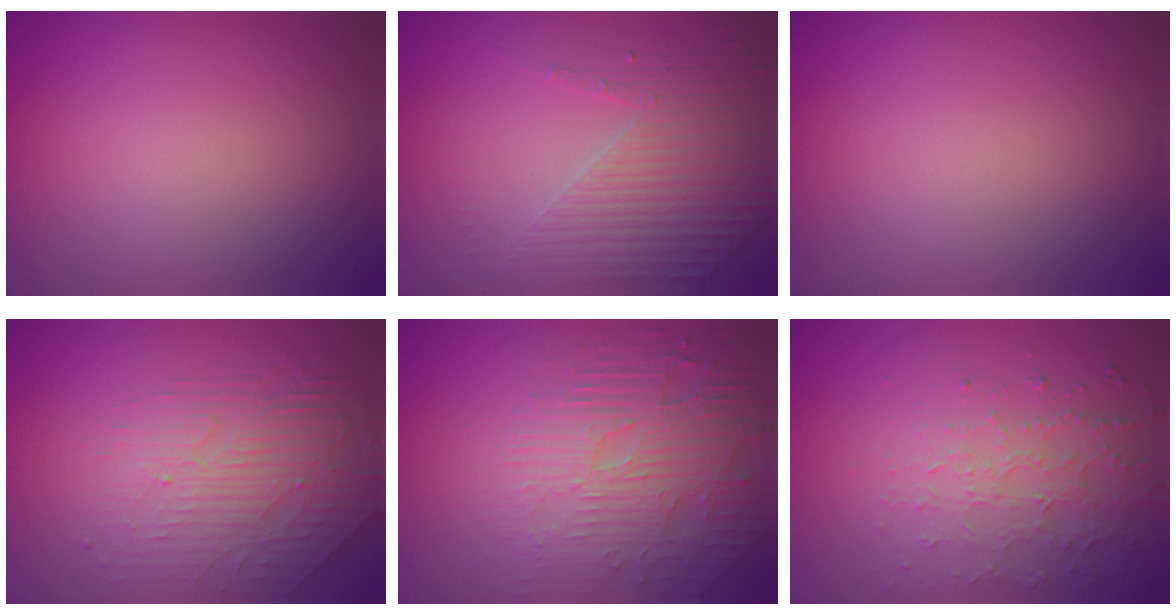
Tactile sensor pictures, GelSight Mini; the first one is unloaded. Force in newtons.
{"total": 4.1, "press": 3.3, "slide": 2.4}
{"total": 0.0}
{"total": 3.3, "press": 2.9, "slide": 1.6}
{"total": 5.2, "press": 4.8, "slide": 2.0}
{"total": 4.5, "press": 3.2, "slide": 3.2}